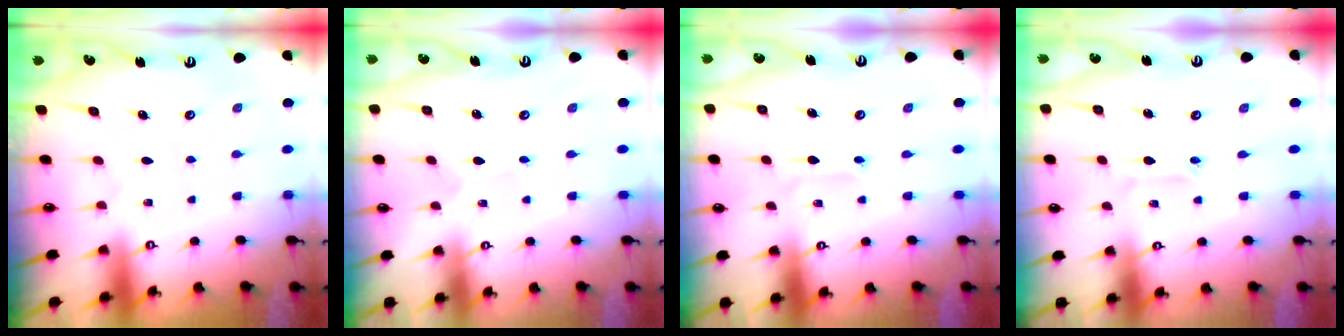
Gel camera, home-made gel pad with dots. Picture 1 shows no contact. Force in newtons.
{"total": 2.2, "press": 2.1, "slide": 0.2}
{"total": 2.9, "press": 2.9, "slide": 0.2}
{"total": 2.8, "press": 2.7, "slide": 0.6}